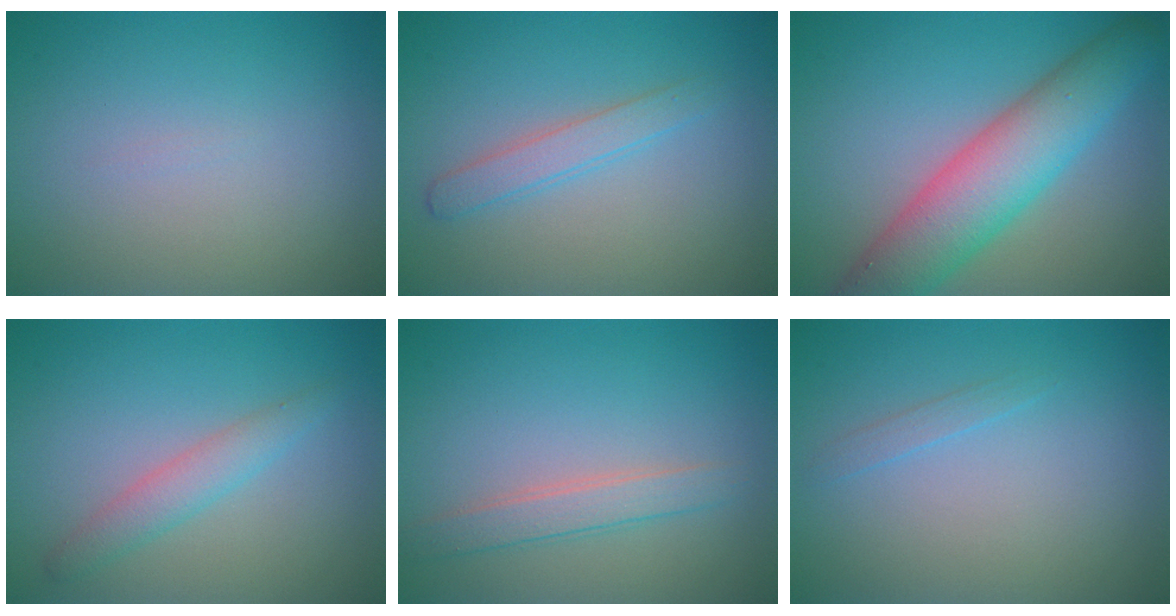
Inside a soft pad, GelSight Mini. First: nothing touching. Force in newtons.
{"total": 2.1, "press": 2.1, "slide": 0.0}
{"total": 8.0, "press": 8.0, "slide": 0.5}
{"total": 2.3, "press": 2.3, "slide": 0.0}
{"total": 2.2, "press": 2.2, "slide": 0.1}
{"total": 0.8, "press": 0.8, "slide": 0.1}